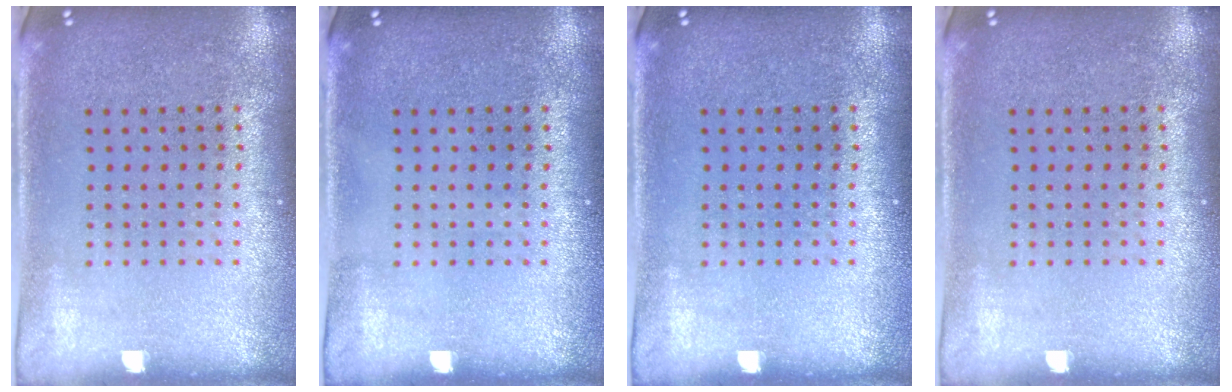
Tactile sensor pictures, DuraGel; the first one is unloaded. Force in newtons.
{"total": 0.0}
{"total": 0.0}
{"total": 0.0}